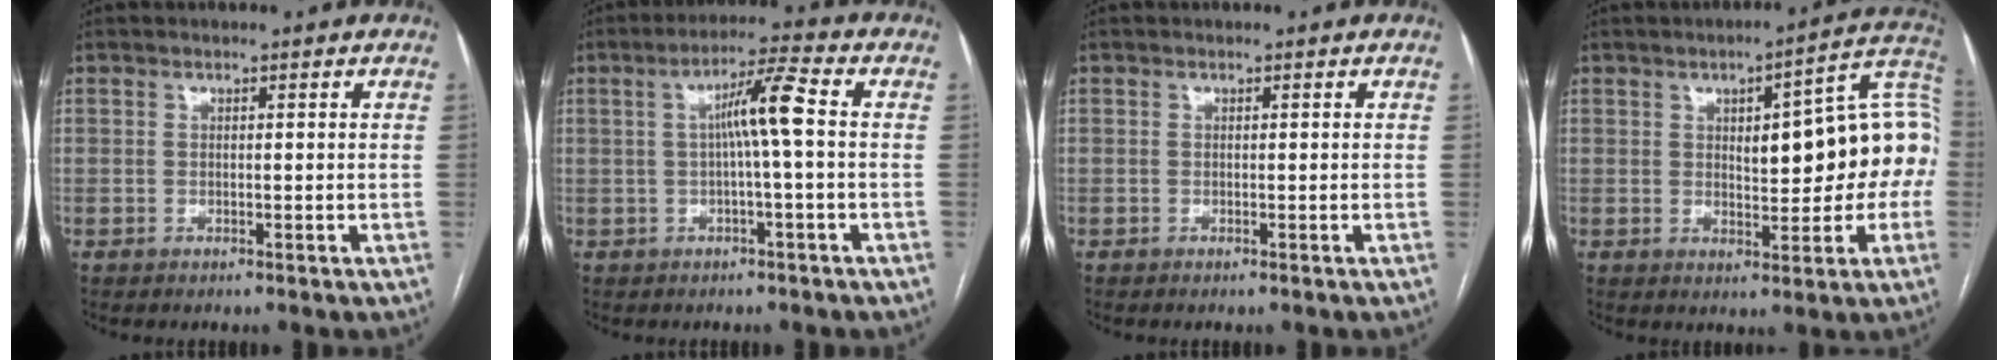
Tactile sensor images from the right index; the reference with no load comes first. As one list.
[{"total": 6.4, "force": [0.3, -0.4, 6.4], "torque": [-0.110, 0.017, 0.006]}, {"total": 0.0}, {"total": 15.0, "force": [0.9, 4.6, 14.2], "torque": [-0.186, 0.041, 0.017]}]